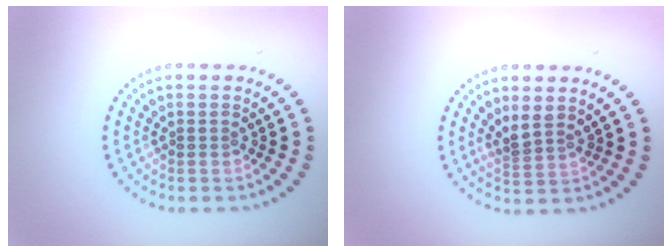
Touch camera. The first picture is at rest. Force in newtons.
{"total": 2.0, "press": 1.4, "slide": 1.4}